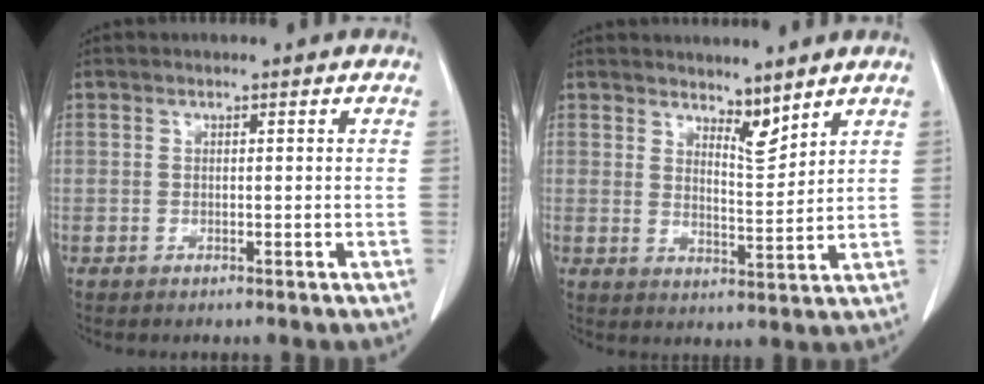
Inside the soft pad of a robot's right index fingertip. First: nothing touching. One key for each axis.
{"total": 4.3, "fx": 3.7, "fy": 1.1, "fz": 2.0, "tx": -0.034, "ty": -0.012, "tz": 0.067}